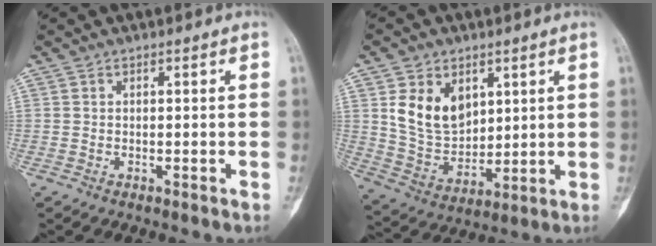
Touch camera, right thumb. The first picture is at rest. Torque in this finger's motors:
{"motor_torque": [-0.37, 0.86, 0.39, -0.27, 0.11]}